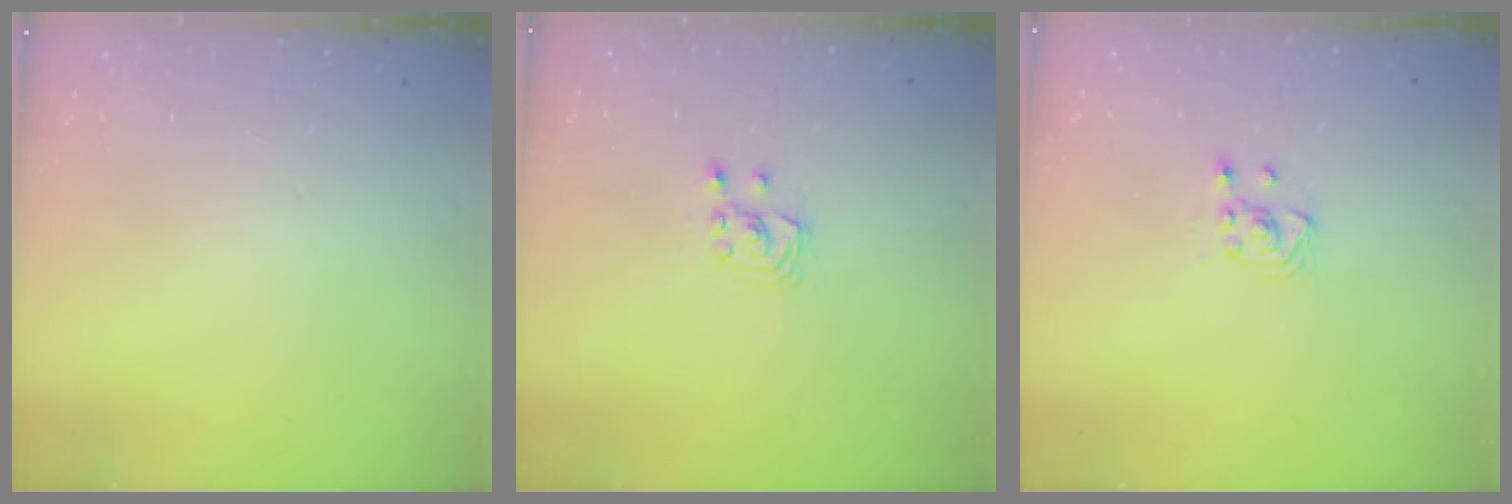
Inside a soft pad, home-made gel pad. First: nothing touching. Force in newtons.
{"total": 2.9, "press": 2.8, "slide": 0.3}
{"total": 2.6, "press": 2.4, "slide": 1.0}